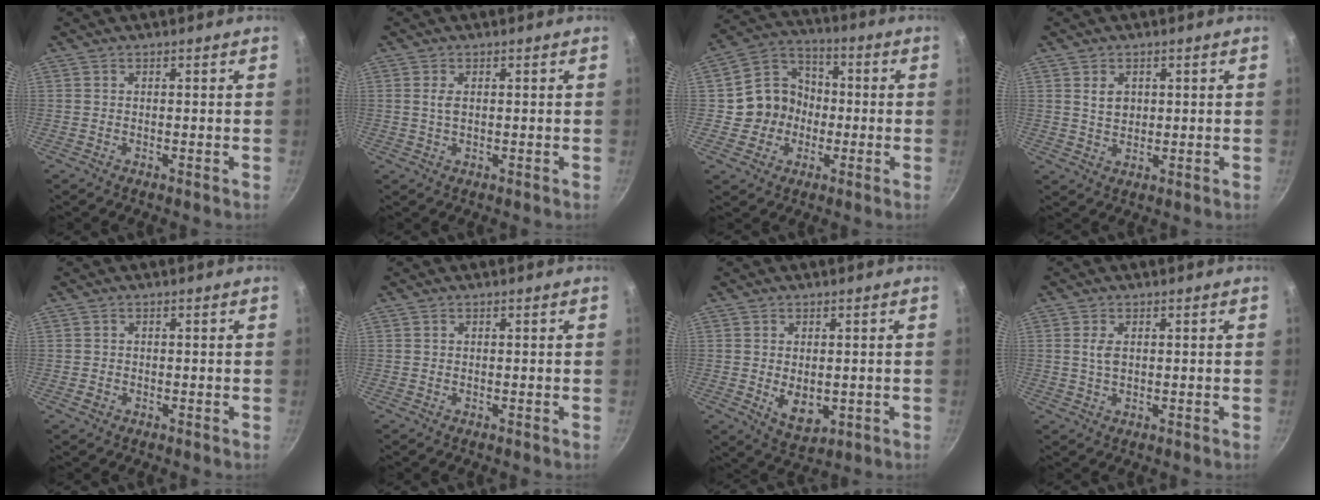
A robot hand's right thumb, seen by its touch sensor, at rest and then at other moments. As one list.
[{"total": 2.0, "force": [0.4, 1.1, 1.7], "torque": [-0.031, 0.000, 0.006]}, {"total": 10.9, "force": [-1.5, 10.0, 4.0], "torque": [-0.029, 0.036, -0.040]}, {"total": 3.7, "force": [1.0, 2.8, 2.2], "torque": [-0.028, -0.005, 0.022]}, {"total": 1.5, "force": [-0.6, 1.2, 0.5], "torque": [-0.007, 0.004, -0.008]}, {"total": 0.0}, {"total": 6.5, "force": [-0.6, 4.2, 5.0], "torque": [-0.071, -0.013, 0.003]}, {"total": 2.8, "force": [0.5, 1.6, 2.2], "torque": [-0.040, -0.001, 0.010]}]